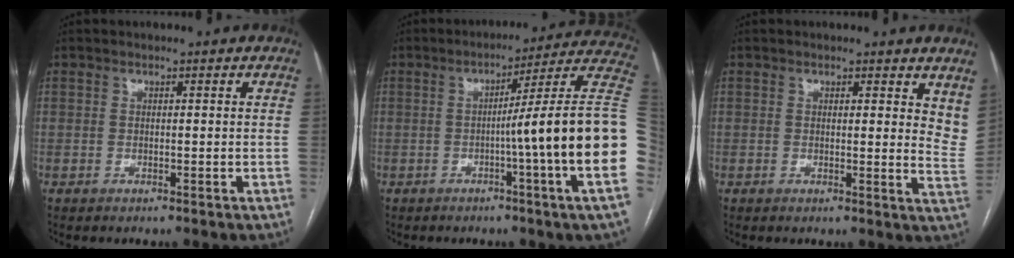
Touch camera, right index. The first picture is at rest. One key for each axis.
{"total": 17.9, "fx": -2.2, "fy": -3.1, "fz": 17.5, "tx": -0.184, "ty": 0.014, "tz": -0.044}
{"total": 6.2, "fx": 4.9, "fy": 2.0, "fz": 3.2, "tx": -0.029, "ty": -0.025, "tz": 0.032}